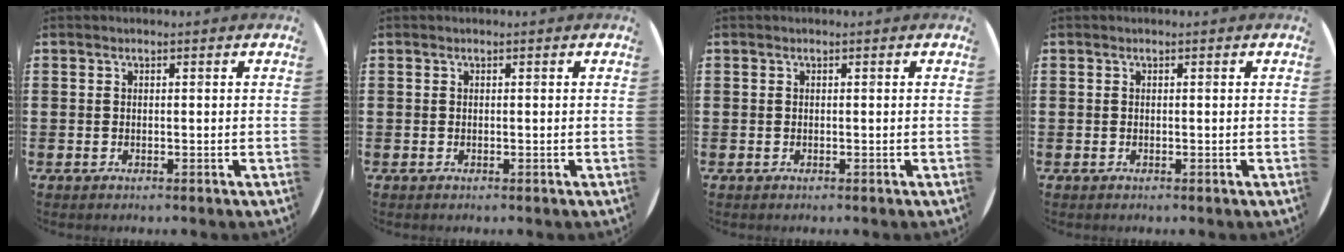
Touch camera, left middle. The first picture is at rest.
{"total": 0.0}
{"total": 0.0}
{"total": 0.0}